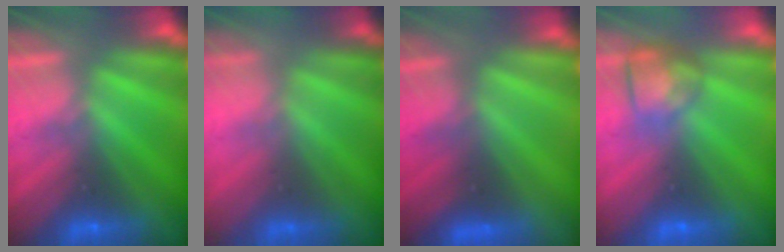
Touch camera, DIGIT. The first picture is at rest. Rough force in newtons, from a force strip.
{"total": 2.4}
{"total": 3.8}
{"total": 2.9}